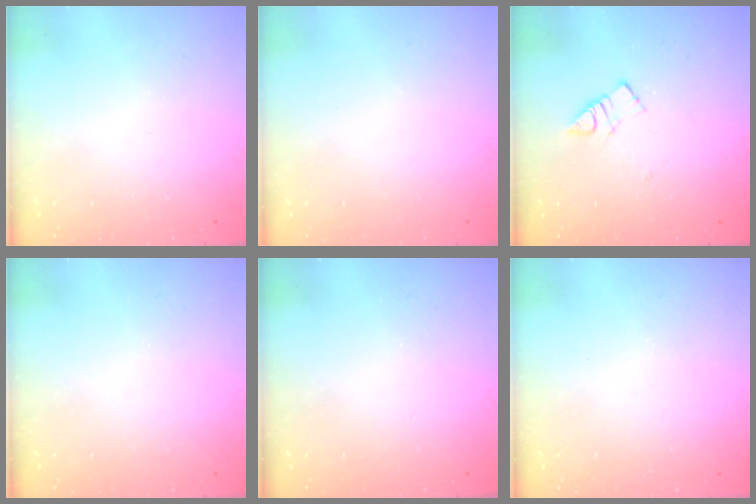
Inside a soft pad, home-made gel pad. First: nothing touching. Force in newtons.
{"total": 1.6, "press": 1.6, "slide": 0.1}
{"total": 4.8, "press": 4.7, "slide": 0.8}
{"total": 0.0}
{"total": 0.0}
{"total": 0.0}